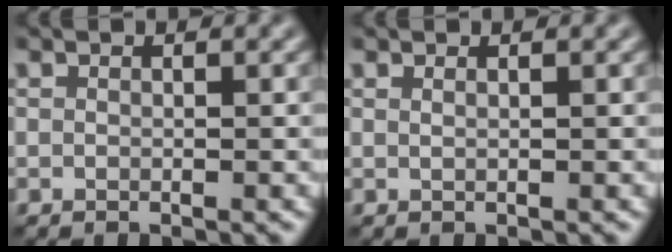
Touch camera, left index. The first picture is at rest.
{"total": 0.7, "force": [0.5, 0.3, 0.5], "torque": [-0.004, -0.004, -0.001]}